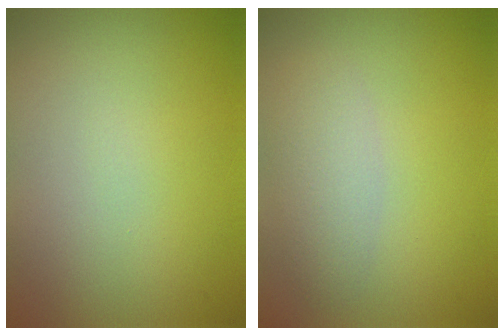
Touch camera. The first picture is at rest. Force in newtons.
{"total": 2.4, "press": 2.4, "slide": 0.0}